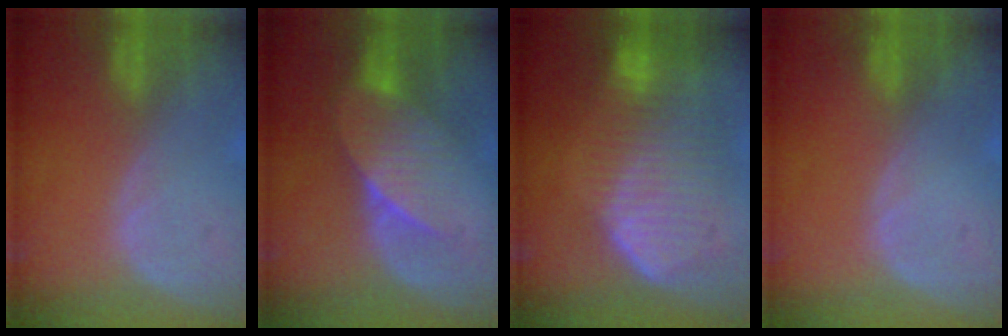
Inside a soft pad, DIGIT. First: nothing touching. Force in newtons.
{"total": 7.0, "press": 6.6, "slide": 2.3}
{"total": 10.7, "press": 9.4, "slide": 5.1}
{"total": 0.0}